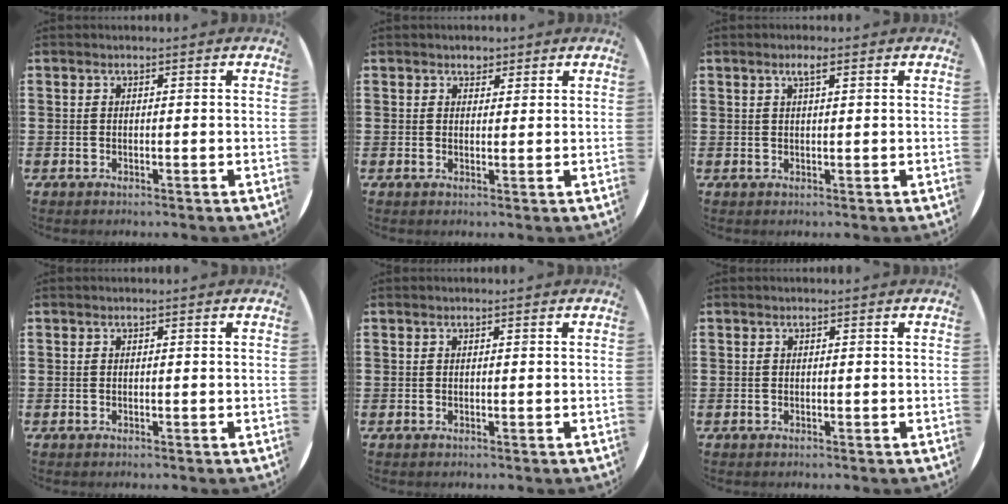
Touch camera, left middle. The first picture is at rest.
{"total": 1.6, "force": [1.4, 0.8, 0.2], "torque": [0.003, 0.001, 0.024]}
{"total": 1.8, "force": [1.0, 0.3, 1.5], "torque": [-0.029, 0.005, 0.016]}
{"total": 0.0}
{"total": 0.0}
{"total": 0.0}